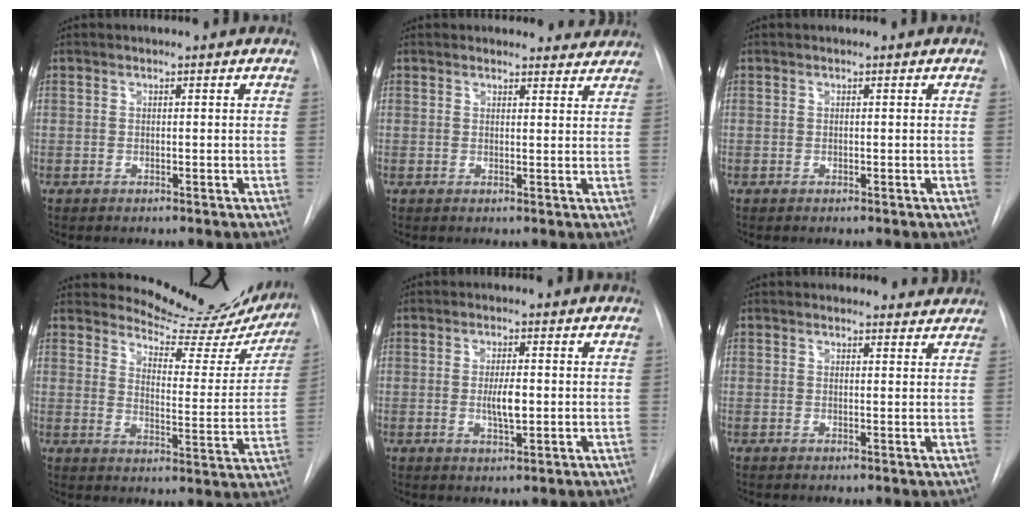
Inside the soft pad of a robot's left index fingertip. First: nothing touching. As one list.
[{"total": 5.0, "force": [4.8, 1.5, 0.0], "torque": [0.016, -0.008, 0.037]}, {"total": 0.0}, {"total": 17.1, "force": [16.5, 3.1, 3.4], "torque": [-0.032, -0.082, 0.190]}, {"total": 3.4, "force": [-0.2, 0.8, 3.3], "torque": [-0.059, -0.007, -0.002]}, {"total": 4.1, "force": [4.0, 1.1, -0.1], "torque": [0.009, -0.005, 0.030]}]